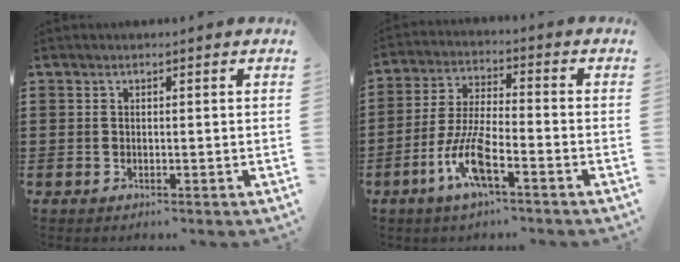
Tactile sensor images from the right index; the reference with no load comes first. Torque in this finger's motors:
{"motor_torque": [2.14, 0.00, 1.03, 0.21]}